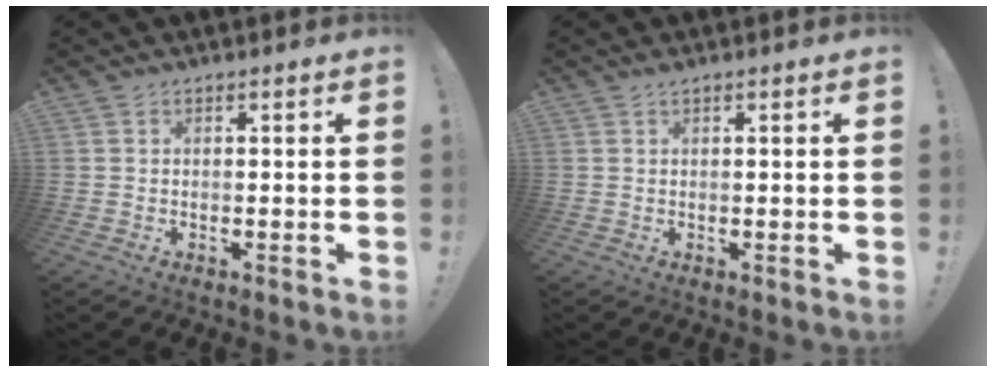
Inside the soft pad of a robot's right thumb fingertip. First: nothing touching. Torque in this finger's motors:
{"motor_torque": [0.15, -0.01, 0.34, -0.19, 0.01]}